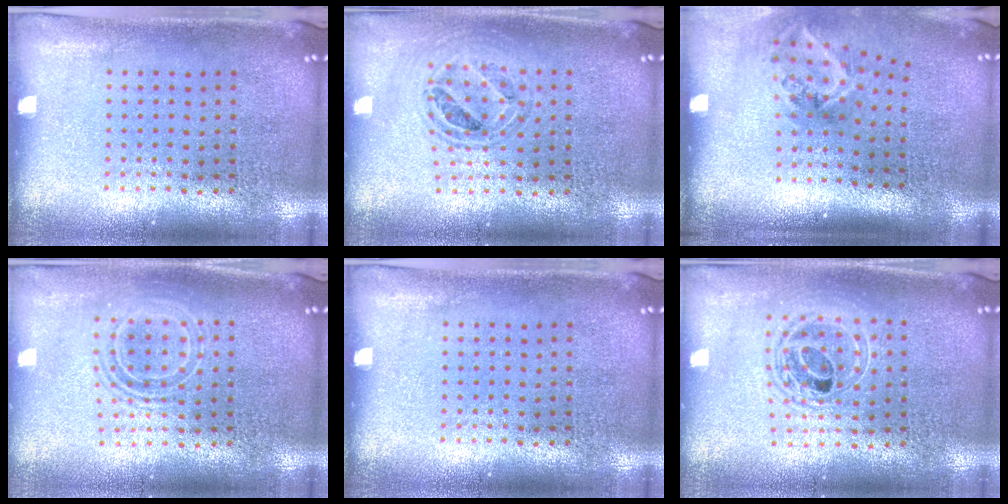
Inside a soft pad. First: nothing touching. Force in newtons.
{"total": 0.8, "press": 0.8, "slide": 0.0}
{"total": 1.9, "press": 1.2, "slide": 1.5}
{"total": 1.8, "press": 1.4, "slide": 1.2}
{"total": 0.0}
{"total": 1.7, "press": 1.4, "slide": 0.9}